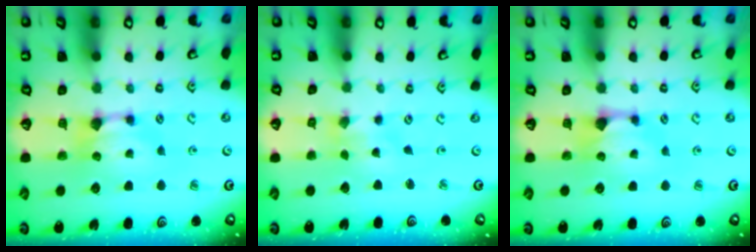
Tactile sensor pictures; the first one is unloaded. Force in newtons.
{"total": 1.9, "press": 1.5, "slide": 1.2}
{"total": 0.9, "press": 0.6, "slide": 0.7}